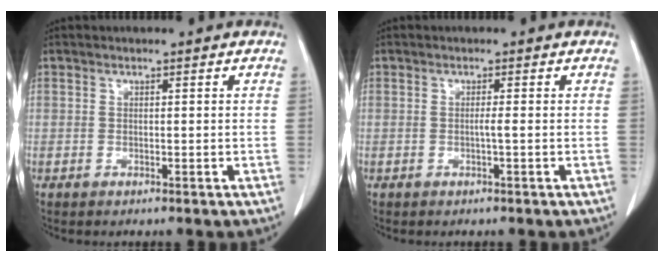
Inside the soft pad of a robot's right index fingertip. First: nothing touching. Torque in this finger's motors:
{"motor_torque": [0.07, -0.01, 0.14, 0.03]}